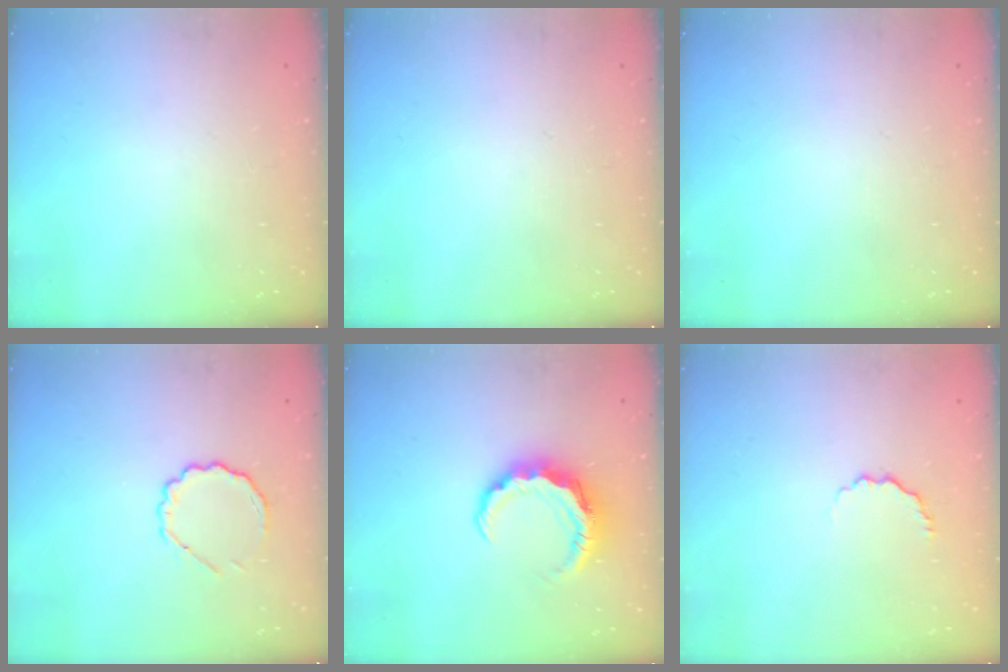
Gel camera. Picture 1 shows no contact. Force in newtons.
{"total": 0.0}
{"total": 0.0}
{"total": 5.0, "press": 4.9, "slide": 1.0}
{"total": 7.1, "press": 7.1, "slide": 0.7}
{"total": 3.8, "press": 3.7, "slide": 0.9}